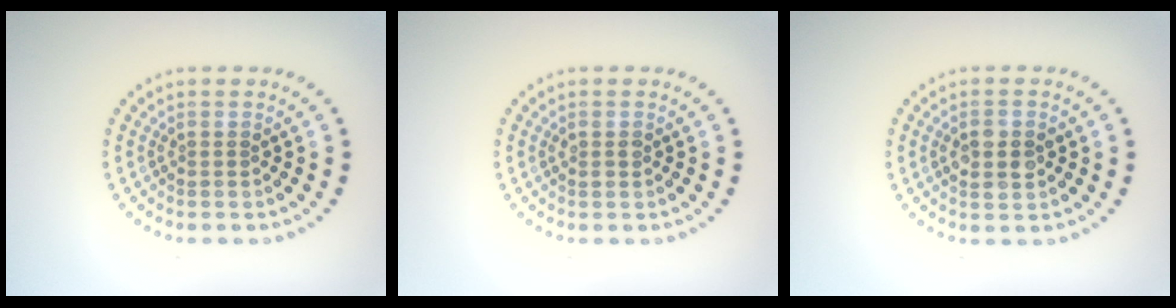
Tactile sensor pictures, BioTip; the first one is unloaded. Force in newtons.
{"total": 0.9, "press": 0.8, "slide": 0.3}
{"total": 2.8, "press": 2.8, "slide": 0.2}